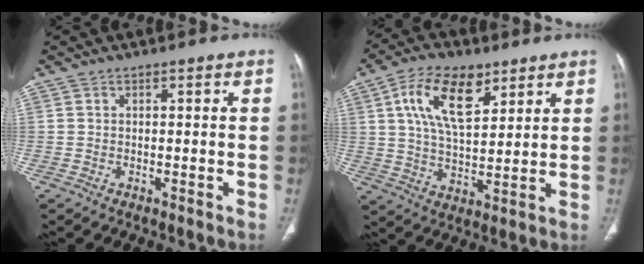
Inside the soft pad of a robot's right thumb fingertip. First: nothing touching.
{"total": 13.7, "force": [6.3, 6.9, 10.0], "torque": [-0.159, -0.018, 0.115]}